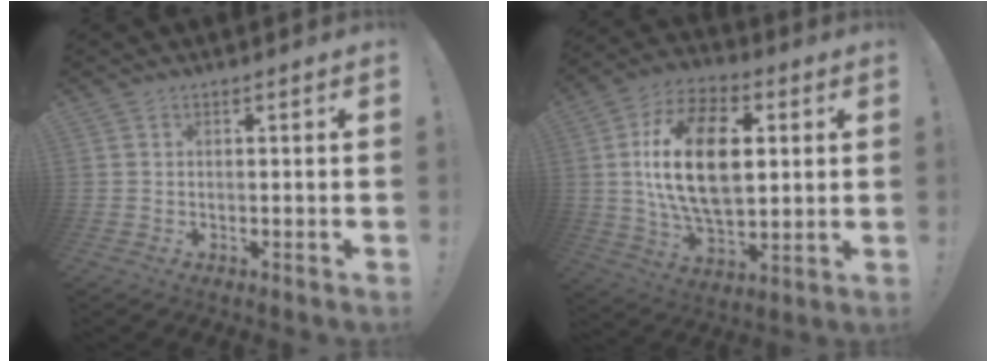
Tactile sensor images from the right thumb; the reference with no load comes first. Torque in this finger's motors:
{"motor_torque": [1.33, 1.45, 2.13, 0.00, 0.69]}